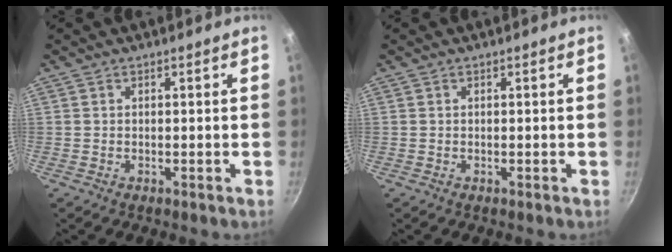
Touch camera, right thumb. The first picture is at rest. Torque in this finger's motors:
{"motor_torque": [0.00, 0.00, 0.07, 0.00, 0.01]}